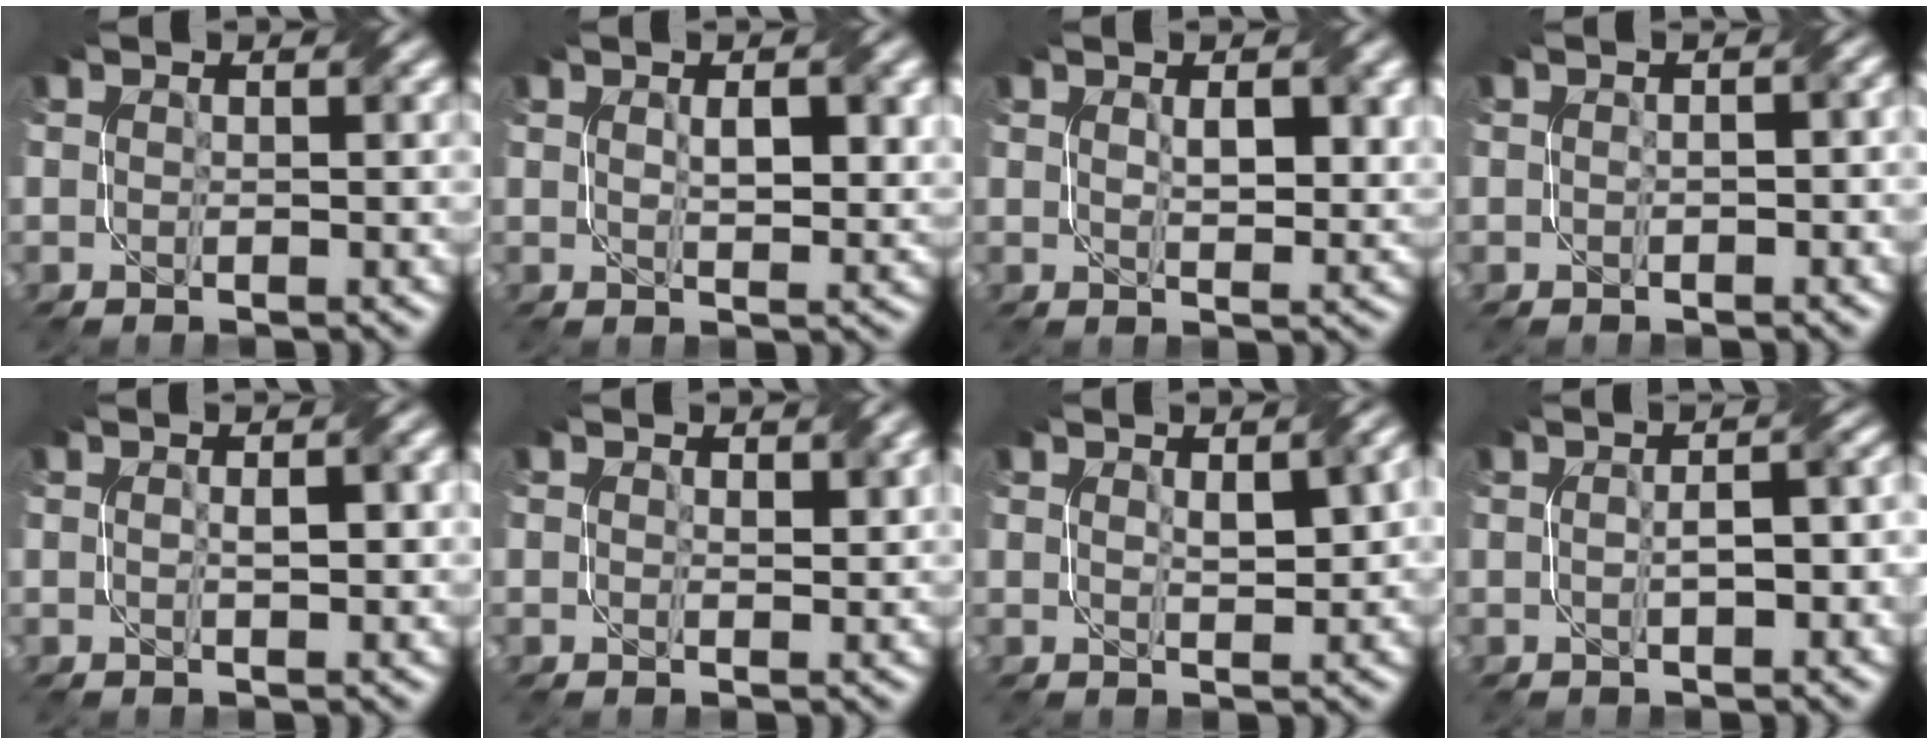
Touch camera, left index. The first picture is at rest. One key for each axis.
{"total": 3.5, "fx": 1.0, "fy": 1.3, "fz": 3.1, "tx": -0.056, "ty": 0.000, "tz": 0.021}
{"total": 3.3, "fx": 1.0, "fy": 1.4, "fz": 2.9, "tx": -0.051, "ty": -0.002, "tz": 0.023}
{"total": 1.3, "fx": -0.2, "fy": 0.5, "fz": 1.2, "tx": -0.020, "ty": 0.000, "tz": -0.002}
{"total": 1.9, "fx": 0.2, "fy": 0.5, "fz": 1.8, "tx": -0.032, "ty": 0.004, "tz": 0.004}
{"total": 1.2, "fx": 0.8, "fy": 0.5, "fz": 0.8, "tx": -0.011, "ty": -0.002, "tz": 0.016}
{"total": 3.0, "fx": 1.0, "fy": 0.9, "fz": 2.7, "tx": -0.045, "ty": 0.004, "tz": 0.020}
{"total": 4.2, "fx": -0.1, "fy": 1.7, "fz": 3.8, "tx": -0.045, "ty": 0.014, "tz": -0.005}